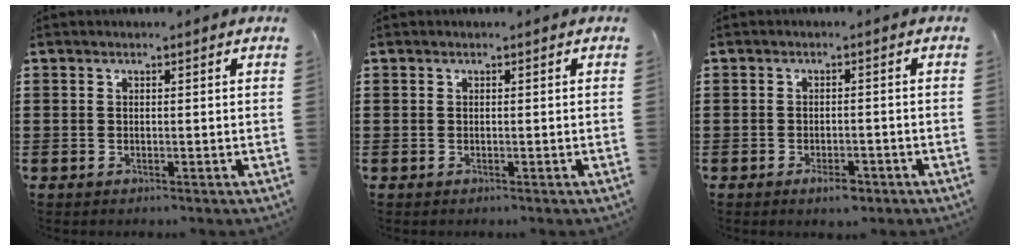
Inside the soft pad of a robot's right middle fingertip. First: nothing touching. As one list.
[{"total": 0.0}, {"total": 2.5, "force": [-1.7, 1.1, 1.5], "torque": [-0.027, 0.001, -0.032]}]